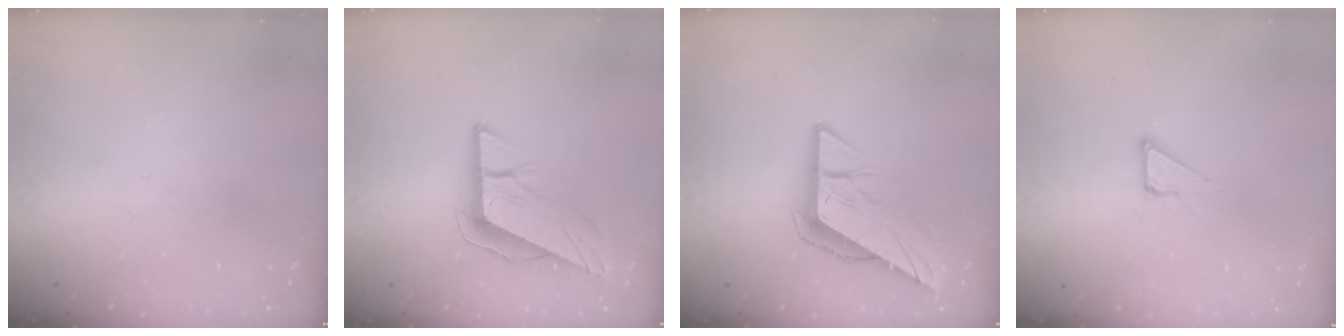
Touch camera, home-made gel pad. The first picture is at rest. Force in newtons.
{"total": 10.3, "press": 10.2, "slide": 1.9}
{"total": 9.3, "press": 9.3, "slide": 0.5}
{"total": 3.3, "press": 3.3, "slide": 0.2}